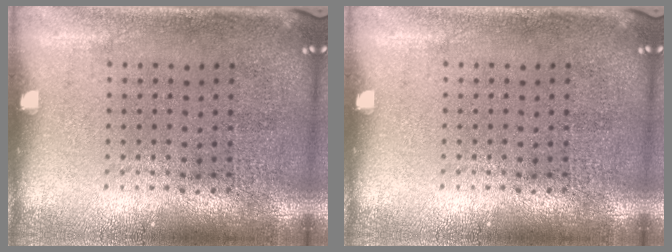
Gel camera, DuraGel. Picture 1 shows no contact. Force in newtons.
{"total": 0.0}